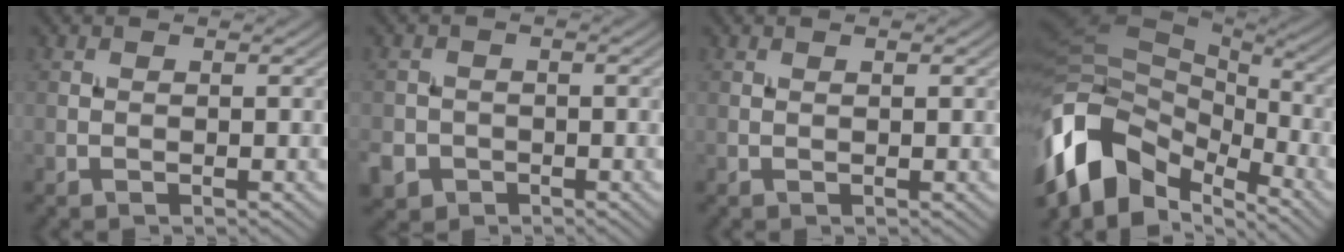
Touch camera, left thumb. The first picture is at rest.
{"total": 3.3, "force": [-1.7, 2.6, 0.9], "torque": [-0.023, -0.008, -0.038]}
{"total": 0.6, "force": [0.4, -0.1, 0.4], "torque": [-0.009, 0.003, 0.008]}
{"total": 12.9, "force": [-6.8, 7.5, 7.9], "torque": [-0.183, 0.000, -0.136]}